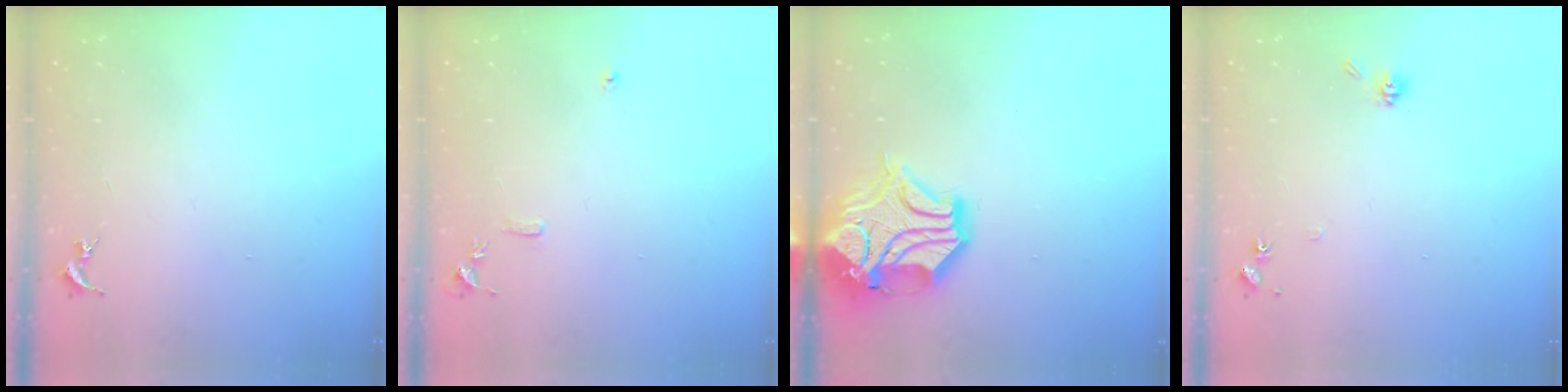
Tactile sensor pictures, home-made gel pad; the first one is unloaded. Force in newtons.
{"total": 7.8, "press": 7.8, "slide": 0.8}
{"total": 17.6, "press": 17.4, "slide": 2.6}
{"total": 5.8, "press": 5.7, "slide": 1.1}